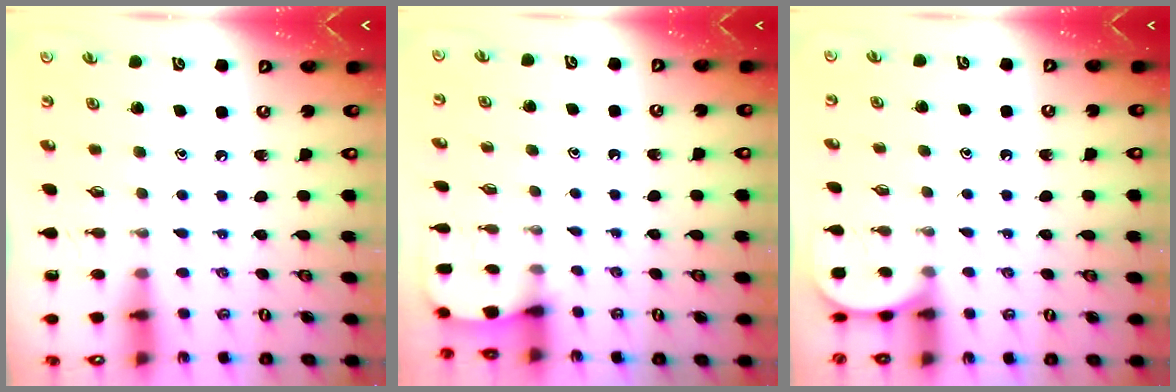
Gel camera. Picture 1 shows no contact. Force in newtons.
{"total": 1.2, "press": 1.2, "slide": 0.0}
{"total": 0.7, "press": 0.7, "slide": 0.1}